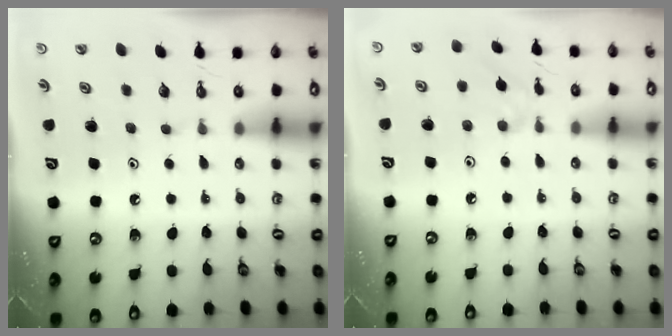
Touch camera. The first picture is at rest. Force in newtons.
{"total": 1.6, "press": 1.5, "slide": 0.4}